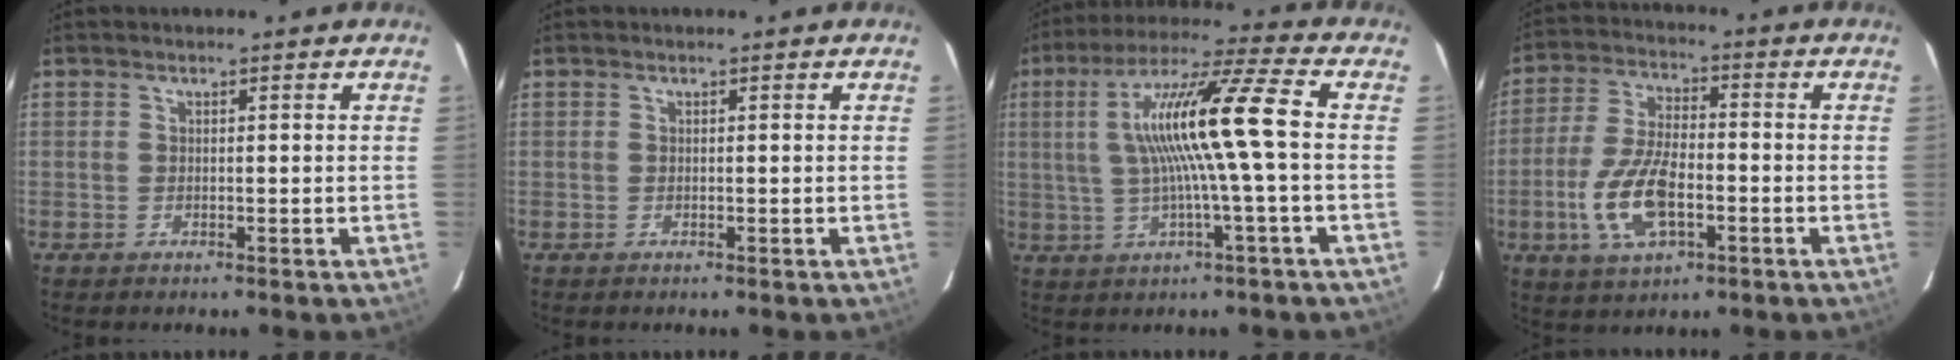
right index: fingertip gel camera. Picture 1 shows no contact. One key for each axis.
{"total": 0.0}
{"total": 14.5, "fx": 0.5, "fy": -0.6, "fz": 14.5, "tx": -0.267, "ty": 0.016, "tz": 0.012}
{"total": 12.6, "fx": -4.0, "fy": 5.6, "fz": 10.6, "tx": -0.224, "ty": -0.003, "tz": -0.073}